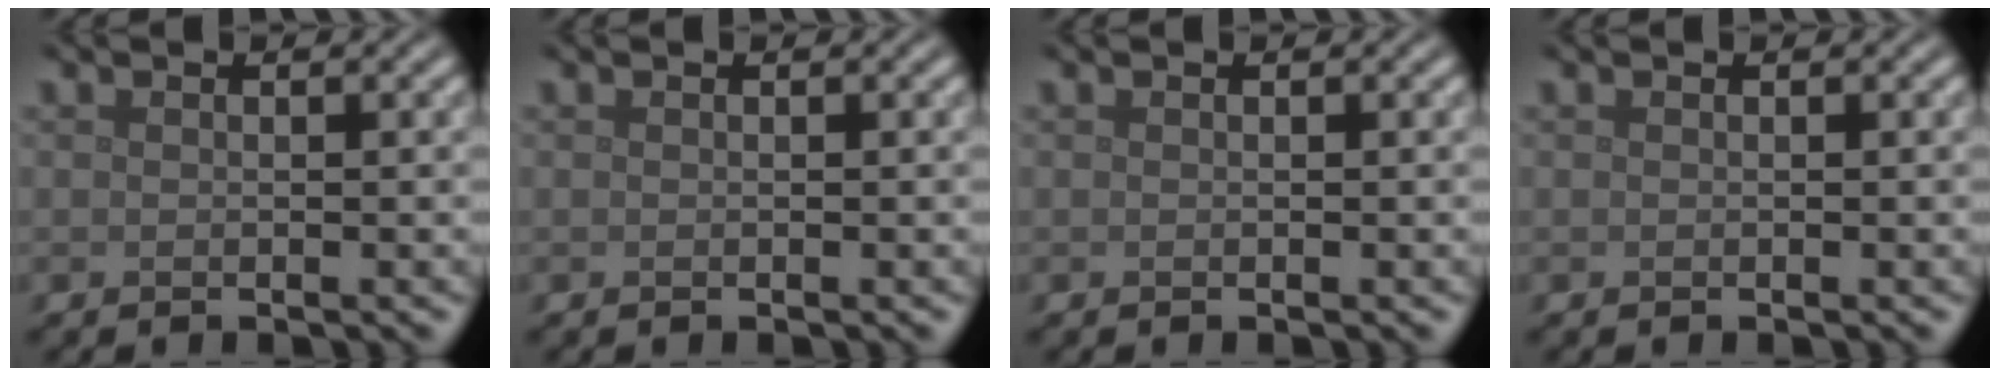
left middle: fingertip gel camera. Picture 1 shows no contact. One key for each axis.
{"total": 0.0}
{"total": 0.0}
{"total": 0.0}